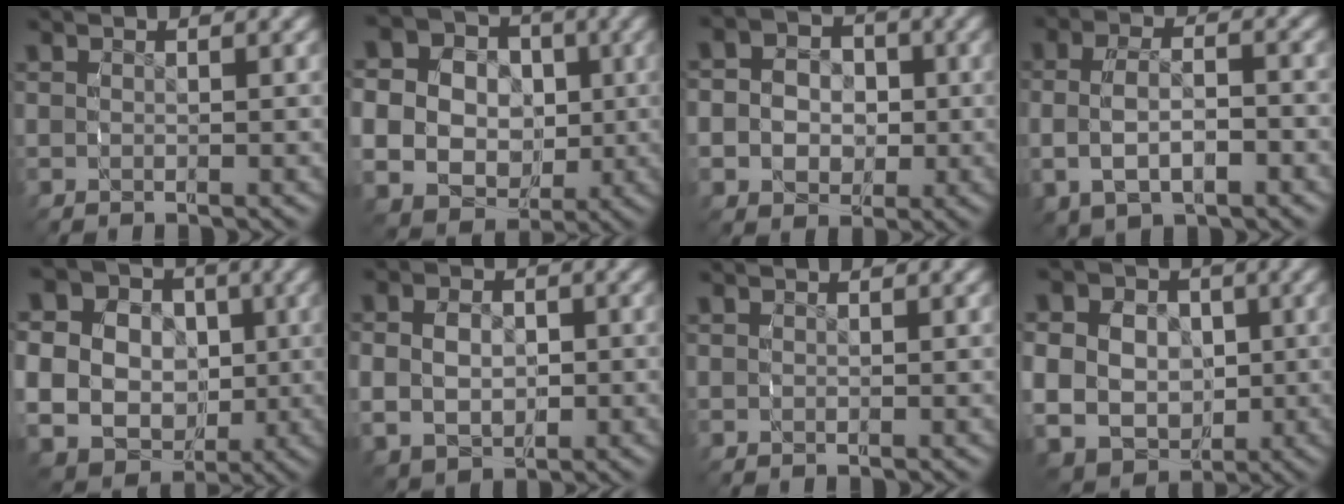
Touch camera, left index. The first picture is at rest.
{"total": 16.0, "force": [-1.2, 14.5, 6.8], "torque": [-0.164, -0.048, -0.031]}
{"total": 7.5, "force": [-1.0, 6.6, 3.3], "torque": [-0.066, -0.016, -0.025]}
{"total": 4.6, "force": [-1.2, 3.0, 3.3], "torque": [-0.070, -0.003, -0.018]}
{"total": 17.9, "force": [-1.7, 16.2, 7.5], "torque": [-0.184, -0.054, -0.039]}
{"total": 5.2, "force": [-0.4, 4.3, 3.0], "torque": [-0.069, -0.015, -0.002]}
{"total": 0.0}
{"total": 13.0, "force": [-1.9, 11.6, 5.5], "torque": [-0.130, -0.048, -0.032]}